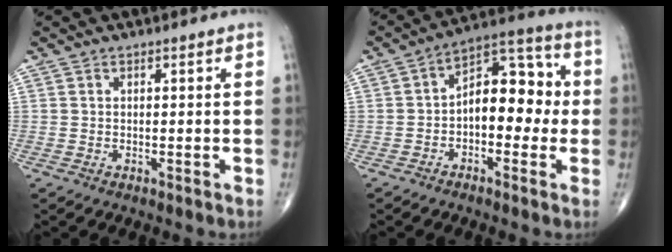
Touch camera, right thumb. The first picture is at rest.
{"total": 12.1, "force": [-0.9, 7.3, 9.6], "torque": [-0.103, 0.042, -0.027]}